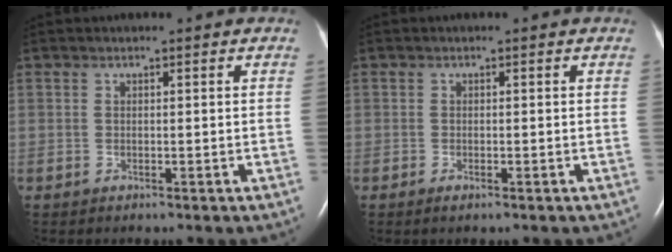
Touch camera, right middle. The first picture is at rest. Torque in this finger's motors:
{"motor_torque": [-0.31, -0.02, -0.06, 0.00]}